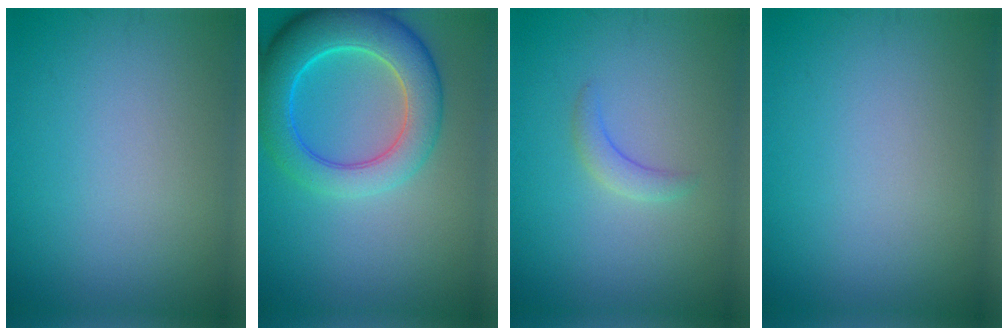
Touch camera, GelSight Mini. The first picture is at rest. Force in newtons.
{"total": 7.8, "press": 7.8, "slide": 0.4}
{"total": 1.6, "press": 1.6, "slide": 0.2}
{"total": 0.0}